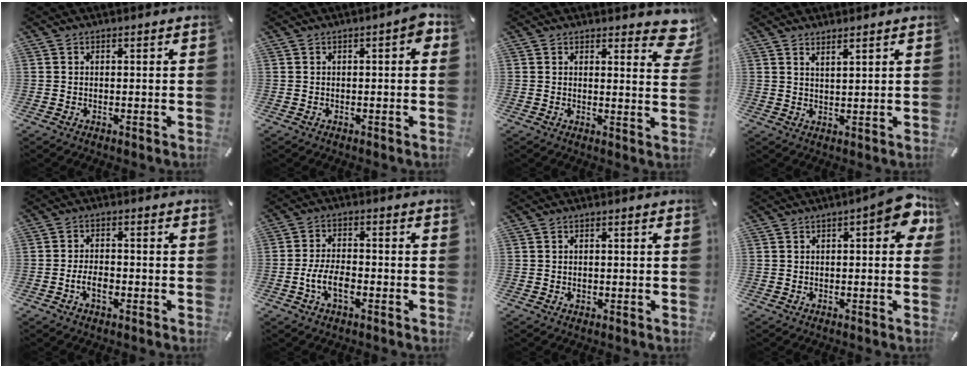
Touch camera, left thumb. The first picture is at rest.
{"total": 3.1, "force": [0.1, 1.2, 2.9], "torque": [-0.045, 0.008, -0.001]}
{"total": 6.7, "force": [4.7, 2.9, 3.8], "torque": [-0.022, -0.037, 0.075]}
{"total": 2.2, "force": [2.1, -0.4, 0.6], "torque": [-0.015, -0.009, 0.038]}
{"total": 4.1, "force": [-1.6, 2.2, 3.1], "torque": [-0.058, 0.009, -0.029]}
{"total": 6.3, "force": [-2.3, 3.1, 5.0], "torque": [-0.107, 0.007, -0.046]}
{"total": 0.8, "force": [-0.1, 0.6, 0.5], "torque": [-0.011, 0.002, -0.004]}
{"total": 8.0, "force": [2.2, 2.9, 7.2], "torque": [-0.084, -0.015, 0.032]}